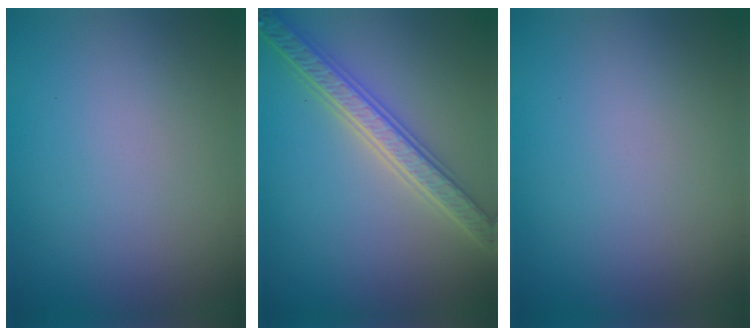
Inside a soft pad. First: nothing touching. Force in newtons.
{"total": 4.8, "press": 4.7, "slide": 1.1}
{"total": 0.0}